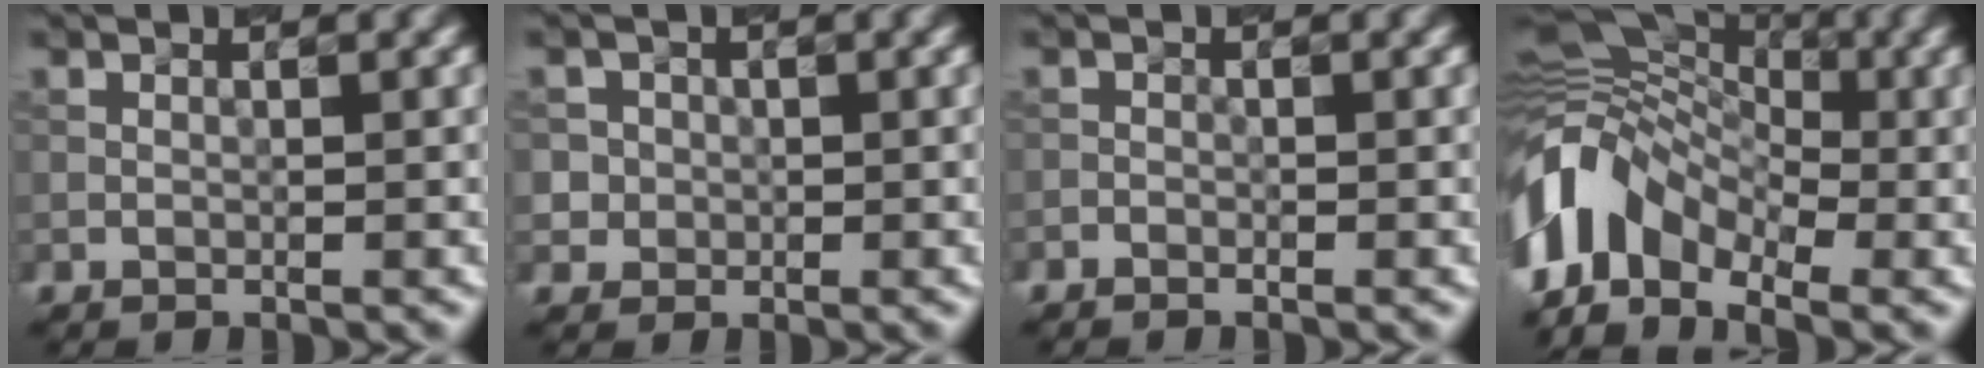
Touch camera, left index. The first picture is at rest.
{"total": 3.0, "force": [0.4, 2.9, 0.7], "torque": [0.000, 0.009, 0.008]}
{"total": 0.6, "force": [-0.5, 0.2, 0.0], "torque": [0.004, -0.002, -0.012]}
{"total": 9.7, "force": [-3.2, 6.4, 6.5], "torque": [-0.123, 0.013, -0.081]}